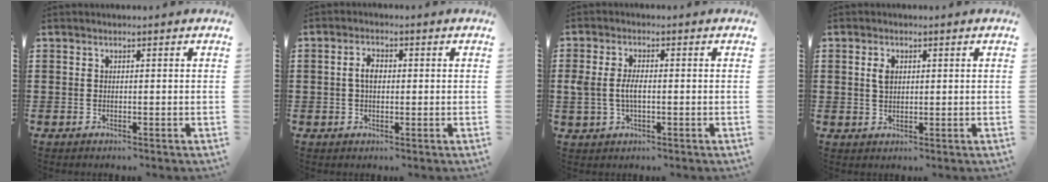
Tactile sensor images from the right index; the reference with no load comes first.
{"total": 2.9, "force": [0.1, 1.6, 2.4], "torque": [-0.049, 0.007, 0.001]}
{"total": 3.9, "force": [-0.2, 2.0, 3.3], "torque": [-0.086, -0.002, -0.011]}
{"total": 2.3, "force": [0.7, 1.4, 1.8], "torque": [-0.039, 0.006, 0.012]}